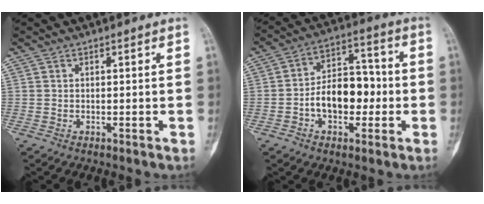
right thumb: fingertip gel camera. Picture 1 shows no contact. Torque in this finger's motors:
{"motor_torque": [0.51, 0.51, 0.96, -0.25, 0.07]}